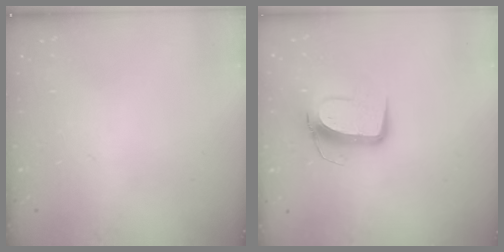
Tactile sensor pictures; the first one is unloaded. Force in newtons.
{"total": 10.8, "press": 10.8, "slide": 0.7}